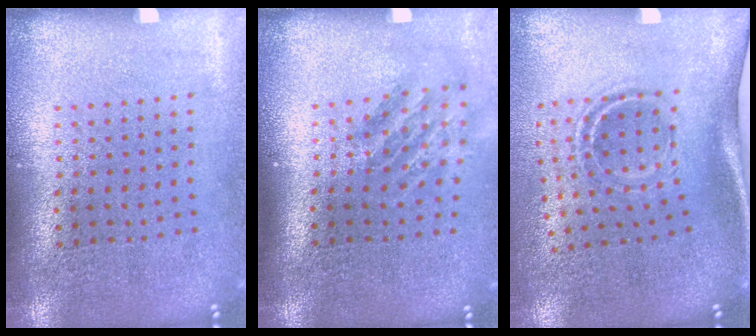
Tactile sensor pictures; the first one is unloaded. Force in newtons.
{"total": 1.8, "press": 1.2, "slide": 1.2}
{"total": 2.1, "press": 1.2, "slide": 1.7}